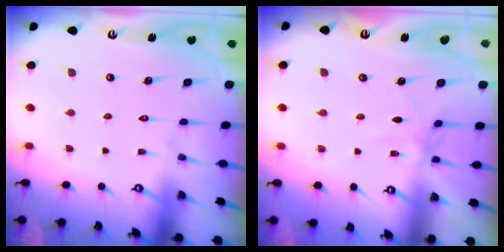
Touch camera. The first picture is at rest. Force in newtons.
{"total": 2.7, "press": 2.6, "slide": 0.3}